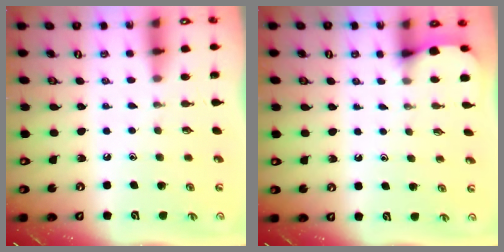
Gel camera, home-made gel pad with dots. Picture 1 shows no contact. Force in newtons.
{"total": 2.6, "press": 2.6, "slide": 0.4}